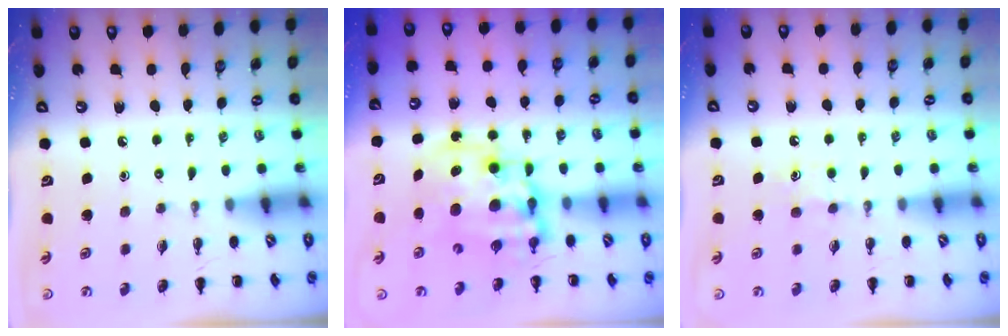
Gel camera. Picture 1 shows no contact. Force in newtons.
{"total": 12.8, "press": 12.4, "slide": 3.1}
{"total": 4.1, "press": 4.0, "slide": 1.2}